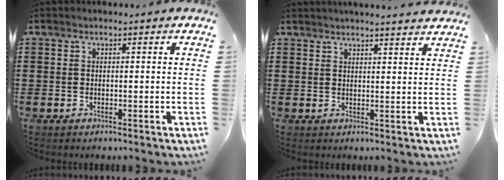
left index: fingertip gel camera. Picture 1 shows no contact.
{"total": 2.4, "force": [2.4, -0.3, 0.2], "torque": [-0.011, -0.006, 0.046]}